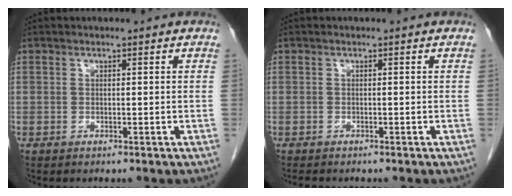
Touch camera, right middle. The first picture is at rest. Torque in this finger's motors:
{"motor_torque": [0.09, -0.06, -0.02, 0.01]}